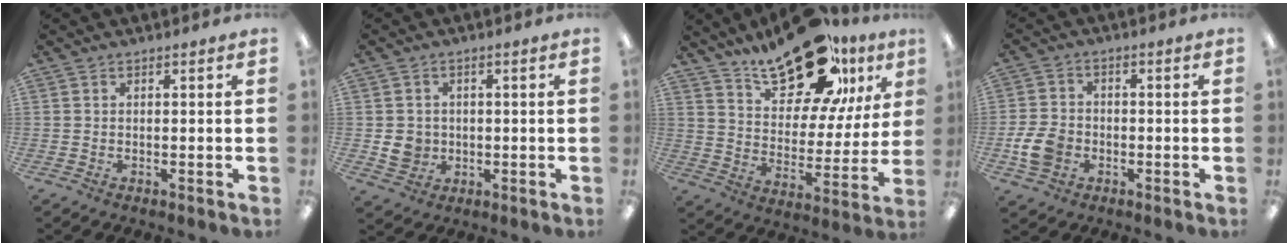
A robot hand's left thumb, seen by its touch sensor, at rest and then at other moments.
{"total": 5.1, "force": [-0.3, 4.8, 1.7], "torque": [-0.026, 0.003, -0.005]}
{"total": 23.8, "force": [16.6, 10.5, 13.5], "torque": [-0.211, -0.087, 0.283]}
{"total": 7.5, "force": [-2.3, 5.6, 4.4], "torque": [-0.095, 0.012, -0.040]}